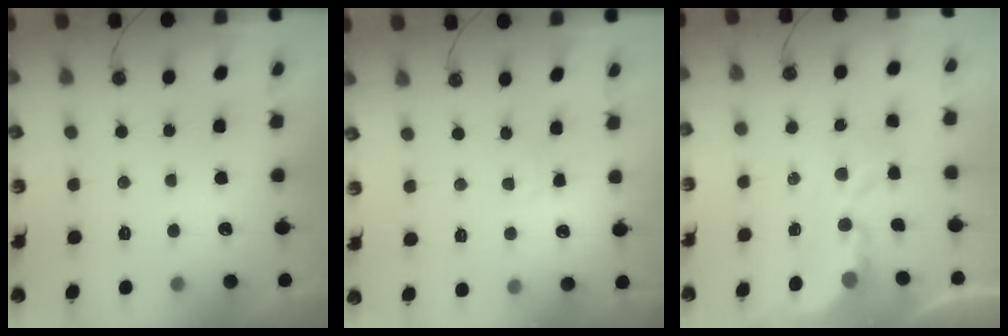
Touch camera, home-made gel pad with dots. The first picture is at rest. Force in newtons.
{"total": 3.0, "press": 3.0, "slide": 0.4}
{"total": 3.9, "press": 3.9, "slide": 0.1}